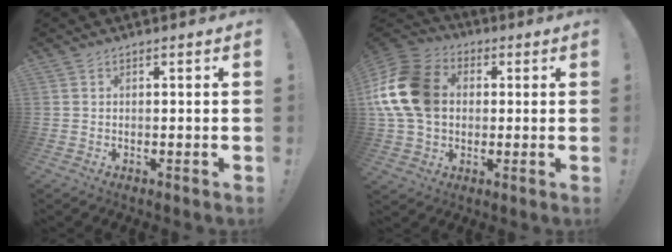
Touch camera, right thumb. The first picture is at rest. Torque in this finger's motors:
{"motor_torque": [0.53, 0.52, 1.15, -0.42, 0.56]}